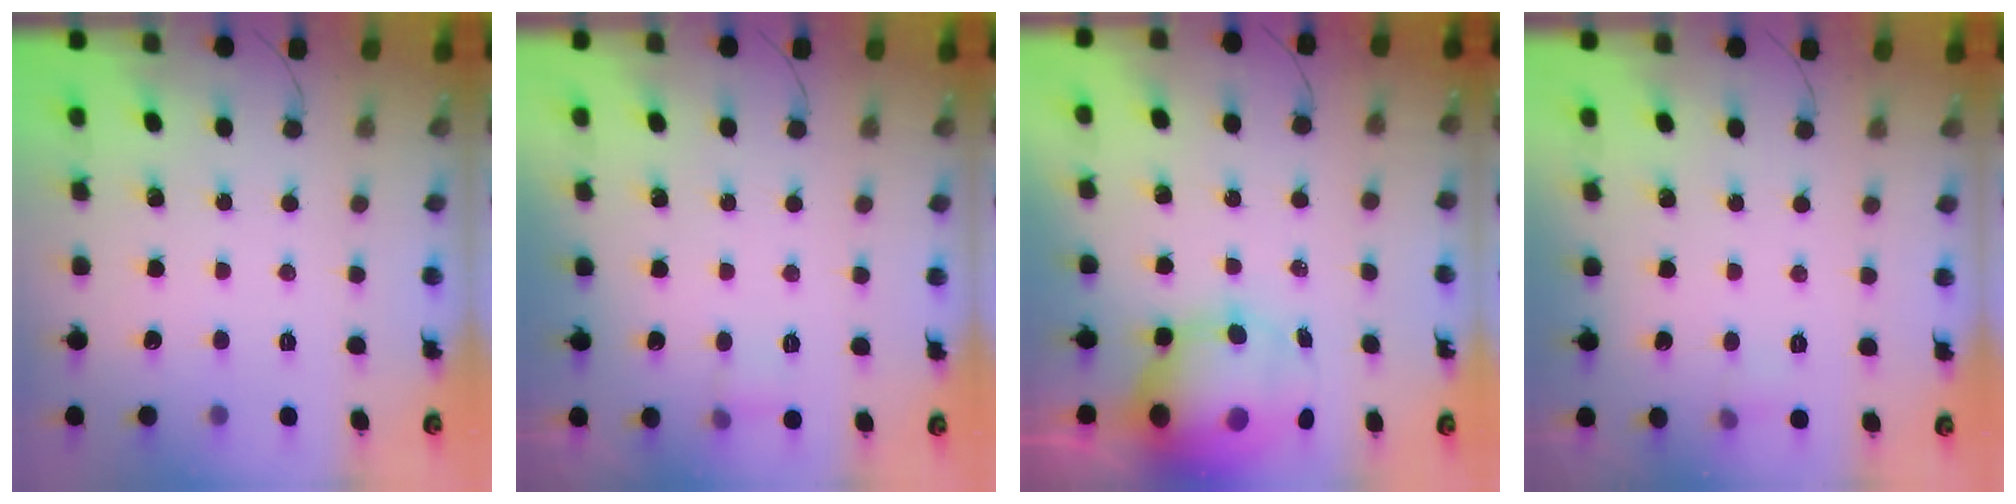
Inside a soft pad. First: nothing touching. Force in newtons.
{"total": 3.8, "press": 3.6, "slide": 1.1}
{"total": 13.3, "press": 12.9, "slide": 3.0}
{"total": 4.4, "press": 3.7, "slide": 2.3}